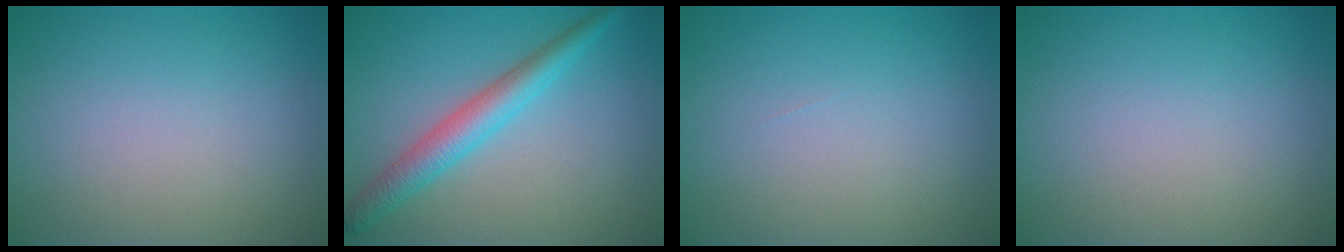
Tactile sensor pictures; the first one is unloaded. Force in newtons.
{"total": 3.8, "press": 3.8, "slide": 0.1}
{"total": 0.0}
{"total": 0.0}